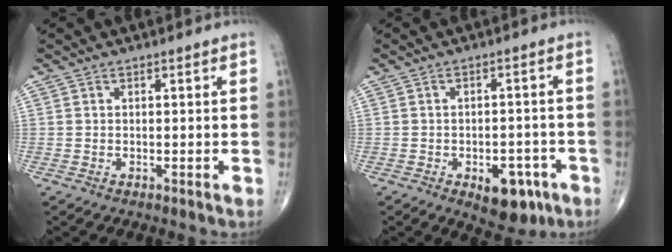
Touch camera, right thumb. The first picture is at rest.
{"total": 8.4, "force": [-4.1, 4.6, 5.8], "torque": [-0.050, 0.020, -0.046]}